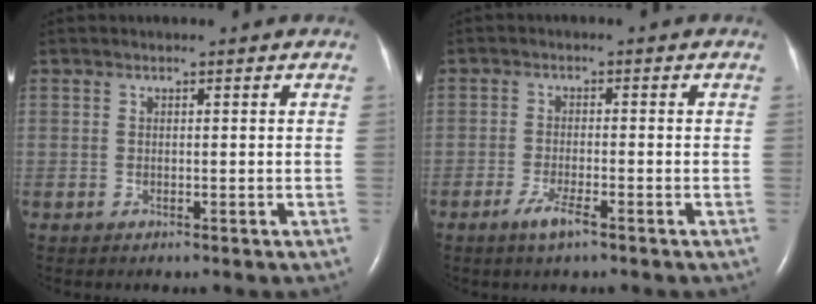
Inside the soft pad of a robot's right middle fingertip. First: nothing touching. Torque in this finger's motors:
{"motor_torque": [0.01, -0.01, 0.01, 0.06]}